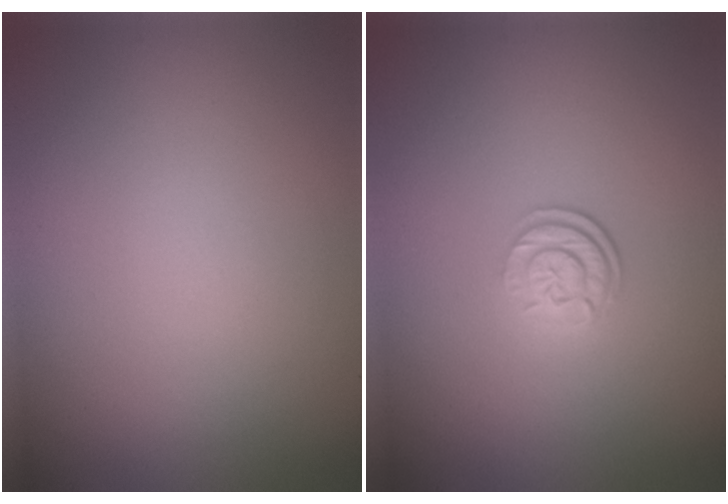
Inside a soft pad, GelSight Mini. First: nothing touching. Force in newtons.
{"total": 2.6, "press": 1.9, "slide": 1.8}